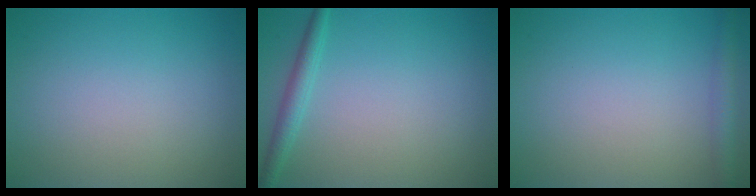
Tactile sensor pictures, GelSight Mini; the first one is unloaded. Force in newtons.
{"total": 1.8, "press": 1.8, "slide": 0.1}
{"total": 2.1, "press": 2.1, "slide": 0.1}